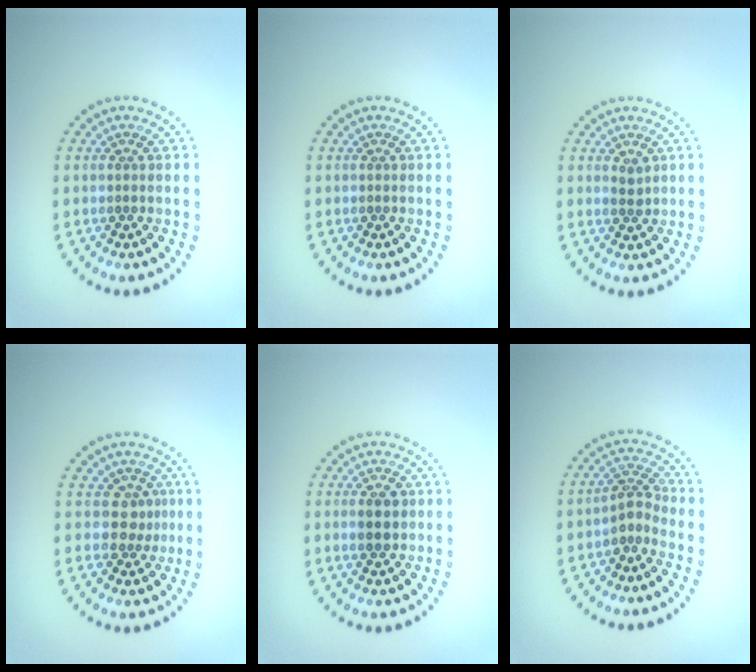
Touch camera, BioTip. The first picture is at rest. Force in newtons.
{"total": 0.0}
{"total": 1.1, "press": 1.1, "slide": 0.3}
{"total": 1.9, "press": 1.6, "slide": 1.1}
{"total": 2.7, "press": 2.7, "slide": 0.2}
{"total": 2.2, "press": 1.6, "slide": 1.4}